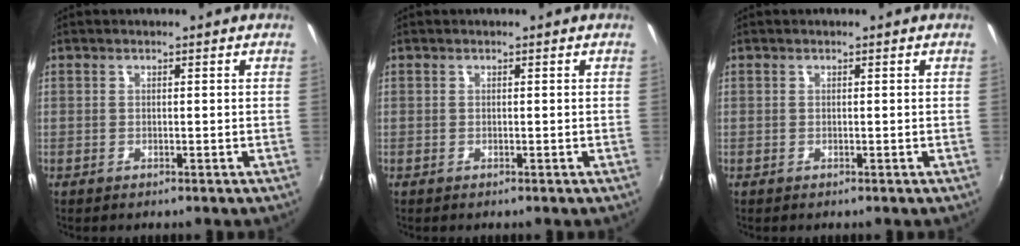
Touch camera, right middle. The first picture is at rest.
{"total": 0.0}
{"total": 0.0}